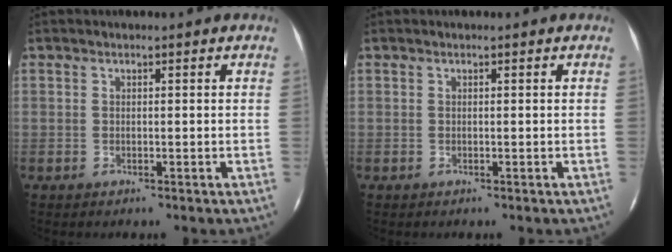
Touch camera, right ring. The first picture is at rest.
{"total": 0.0}